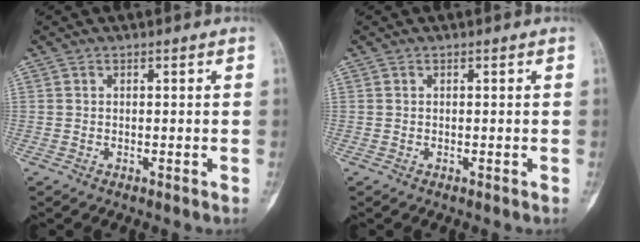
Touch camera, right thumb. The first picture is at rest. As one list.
[{"total": 0.0}]